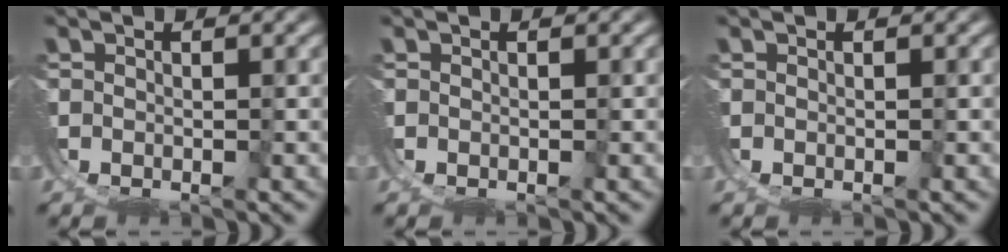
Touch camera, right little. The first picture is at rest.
{"total": 0.0}
{"total": 0.0}